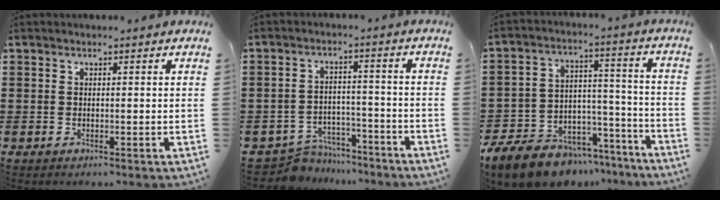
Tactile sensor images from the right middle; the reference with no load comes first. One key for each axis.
{"total": 5.8, "fx": -5.7, "fy": 1.2, "fz": 0.3, "tx": -0.020, "ty": 0.010, "tz": -0.119}
{"total": 10.6, "fx": -9.4, "fy": 3.9, "fz": 2.7, "tx": -0.058, "ty": 0.033, "tz": -0.183}